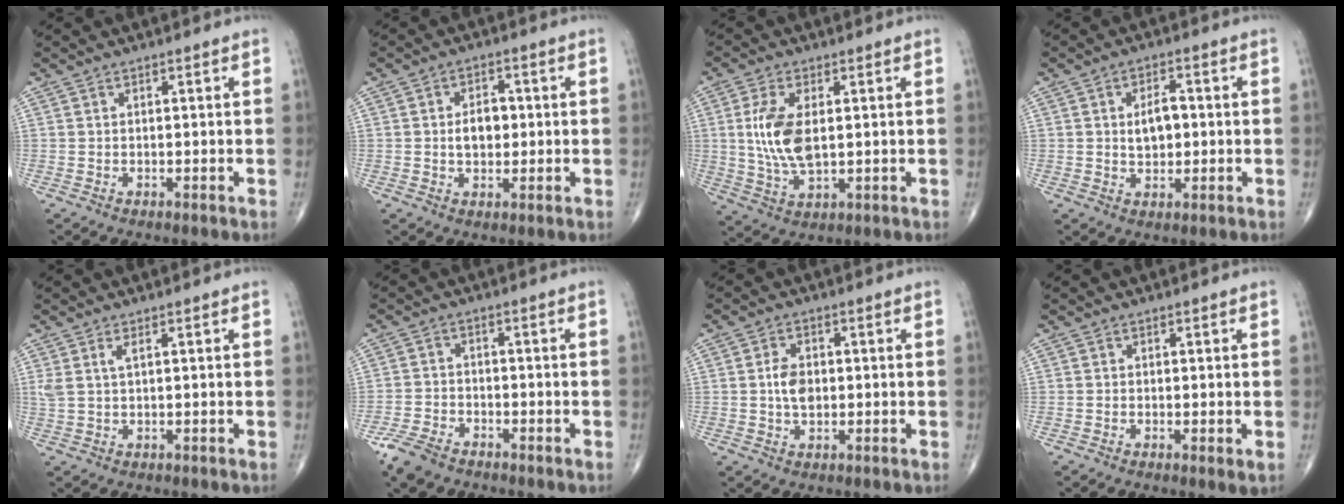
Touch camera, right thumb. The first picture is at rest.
{"total": 5.2, "force": [0.1, 3.5, 3.9], "torque": [-0.049, 0.007, 0.000]}
{"total": 9.8, "force": [1.1, 4.8, 8.4], "torque": [-0.178, -0.010, 0.027]}
{"total": 5.3, "force": [0.4, 3.2, 4.2], "torque": [-0.060, 0.006, 0.007]}
{"total": 2.6, "force": [1.1, 0.8, 2.2], "torque": [-0.059, 0.007, 0.030]}
{"total": 5.6, "force": [-4.1, 2.8, 2.5], "torque": [-0.056, 0.008, -0.080]}
{"total": 4.5, "force": [0.1, 2.9, 3.4], "torque": [-0.057, 0.003, -0.001]}
{"total": 1.4, "force": [-0.2, 0.2, 1.4], "torque": [-0.026, -0.006, -0.003]}